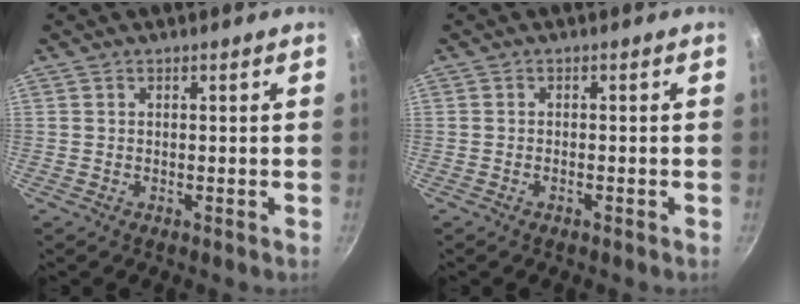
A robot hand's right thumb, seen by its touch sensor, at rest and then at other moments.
{"total": 0.8, "force": [-0.6, 0.2, 0.6], "torque": [-0.016, 0.005, -0.013]}